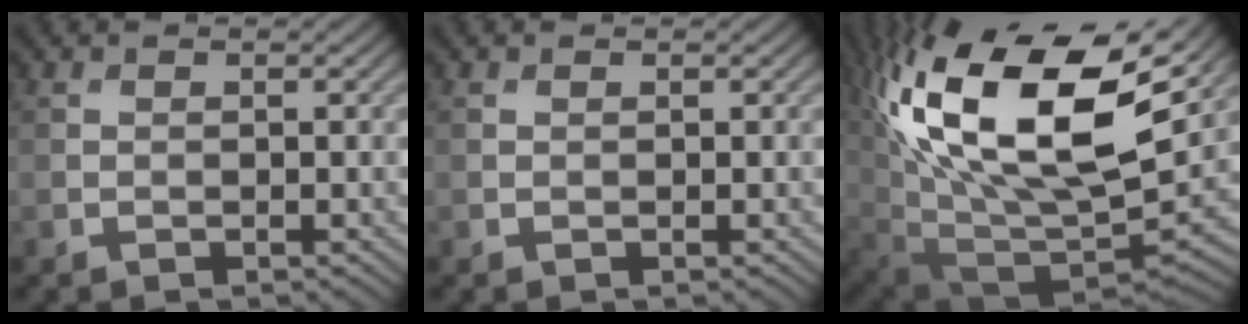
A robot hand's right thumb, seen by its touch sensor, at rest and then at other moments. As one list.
[{"total": 0.0}, {"total": 20.2, "force": [7.8, 10.2, 15.6], "torque": [-0.332, 0.017, 0.146]}]